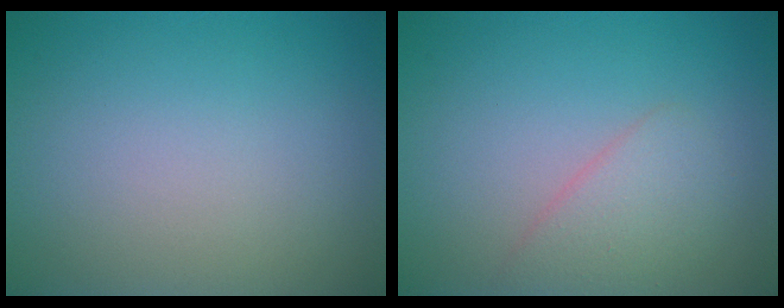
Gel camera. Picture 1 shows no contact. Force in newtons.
{"total": 2.3, "press": 2.3, "slide": 0.0}